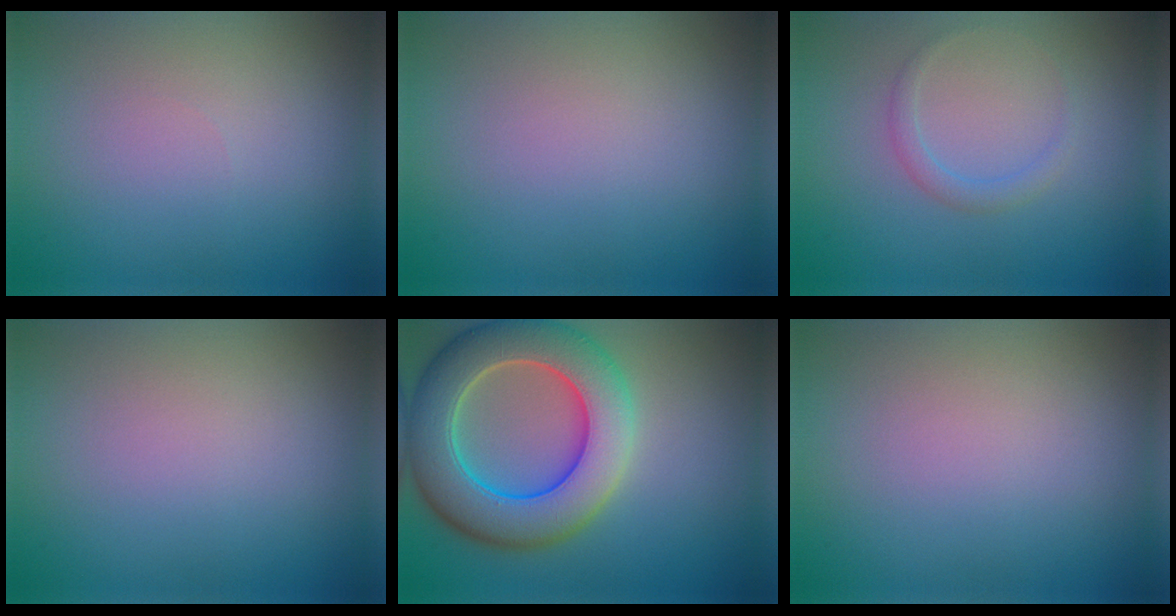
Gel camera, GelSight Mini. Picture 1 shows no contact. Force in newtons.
{"total": 0.0}
{"total": 1.3, "press": 1.3, "slide": 0.0}
{"total": 0.0}
{"total": 10.2, "press": 10.2, "slide": 0.6}
{"total": 0.0}